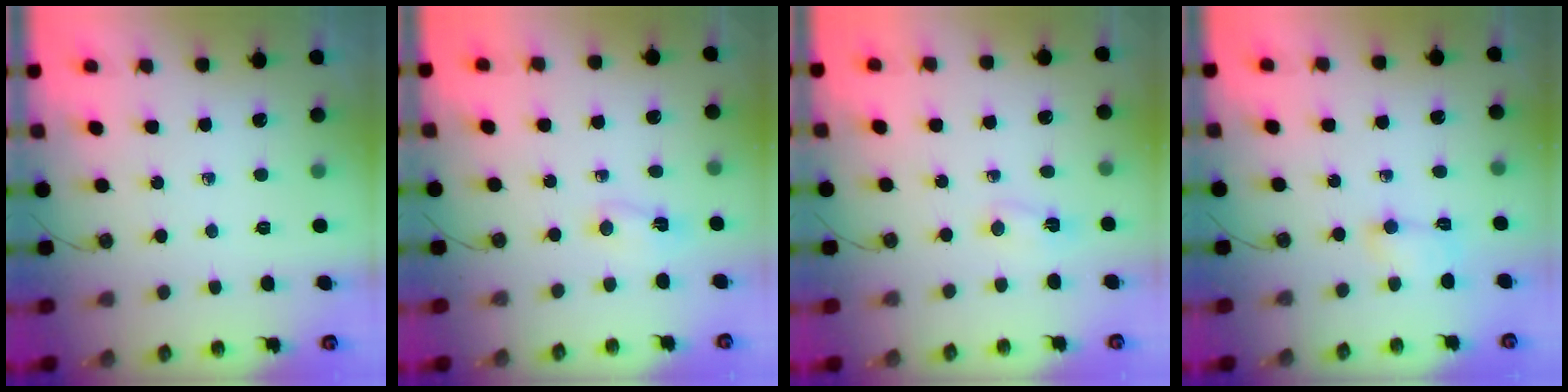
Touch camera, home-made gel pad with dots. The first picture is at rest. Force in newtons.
{"total": 2.2, "press": 1.9, "slide": 1.1}
{"total": 2.4, "press": 2.4, "slide": 0.5}
{"total": 4.1, "press": 4.0, "slide": 1.0}